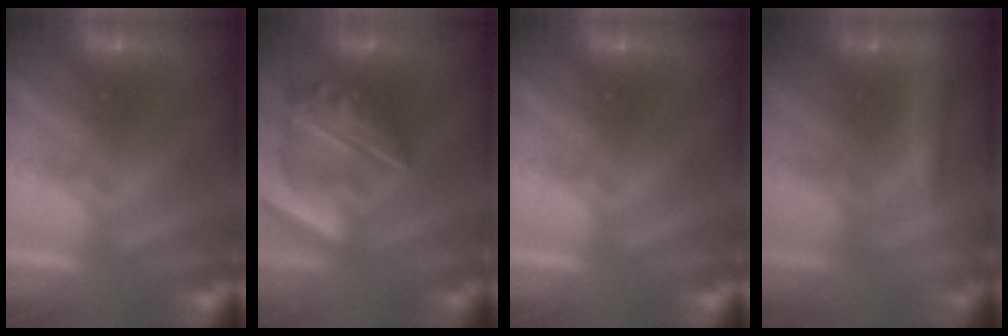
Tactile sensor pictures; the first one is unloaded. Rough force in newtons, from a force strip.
{"total": 9.7}
{"total": 0.0}
{"total": 2.2}